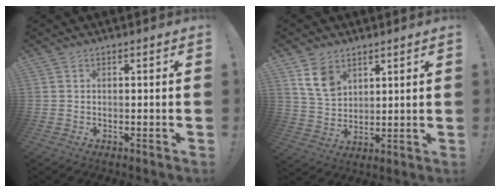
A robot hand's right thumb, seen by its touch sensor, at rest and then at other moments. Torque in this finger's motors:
{"motor_torque": [1.03, 1.22, -0.04, -0.26, 0.00]}